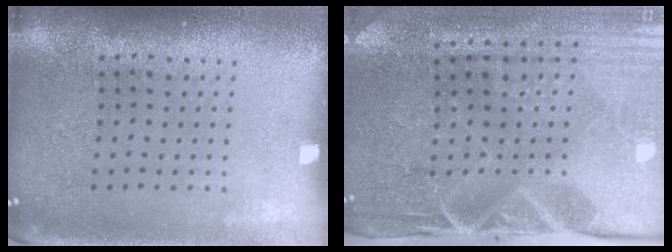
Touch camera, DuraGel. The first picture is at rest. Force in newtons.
{"total": 4.8, "press": 4.1, "slide": 2.6}